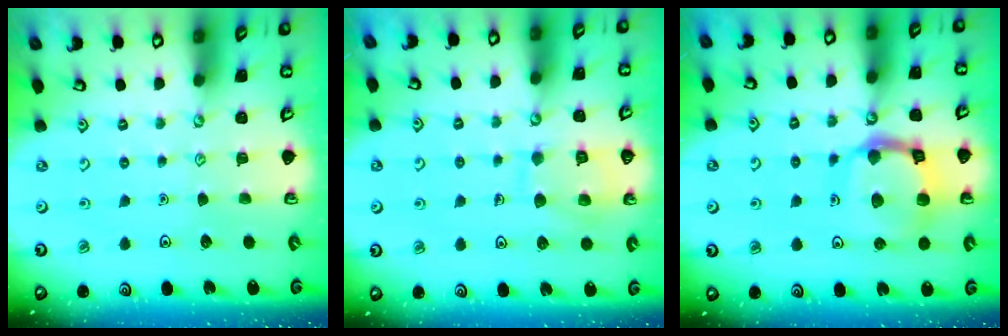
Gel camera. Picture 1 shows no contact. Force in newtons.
{"total": 10.5, "press": 10.4, "slide": 0.9}
{"total": 14.9, "press": 14.8, "slide": 1.6}